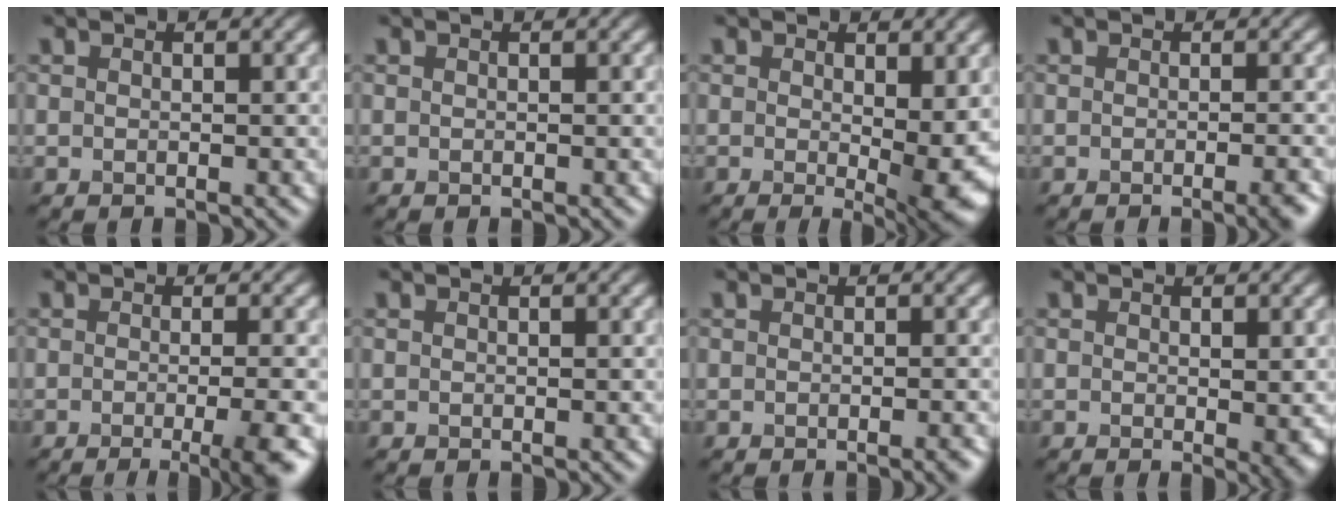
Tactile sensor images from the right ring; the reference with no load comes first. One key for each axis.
{"total": 0.0}
{"total": 6.1, "fx": -0.1, "fy": 1.8, "fz": 5.8, "tx": -0.082, "ty": -0.019, "tz": 0.003}
{"total": 2.6, "fx": -1.3, "fy": 0.6, "fz": 2.2, "tx": -0.019, "ty": 0.001, "tz": -0.020}
{"total": 5.8, "fx": -2.1, "fy": 1.5, "fz": 5.2, "tx": -0.057, "ty": -0.011, "tz": -0.027}
{"total": 0.0}
{"total": 1.2, "fx": -0.6, "fy": 0.2, "fz": 1.0, "tx": -0.010, "ty": 0.000, "tz": -0.011}
{"total": 1.6, "fx": -0.1, "fy": 0.2, "fz": 1.6, "tx": -0.018, "ty": -0.008, "tz": -0.003}